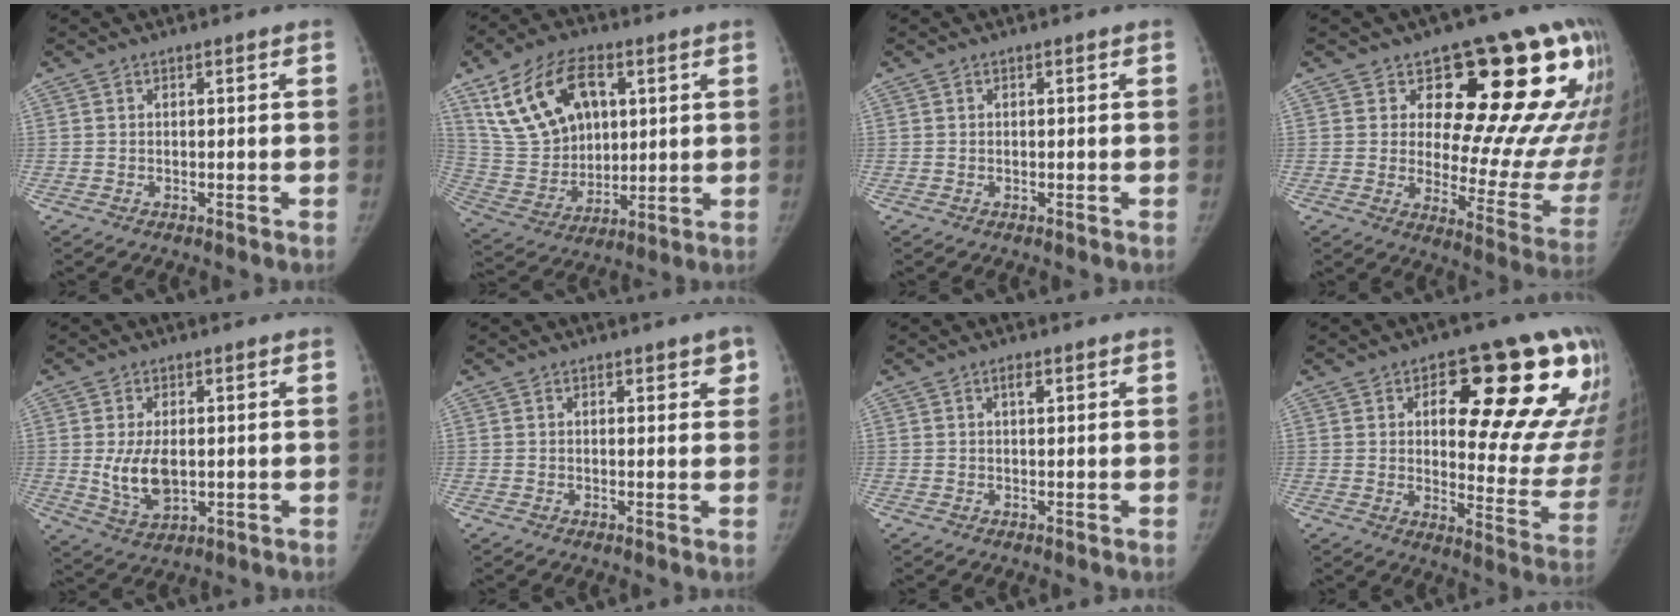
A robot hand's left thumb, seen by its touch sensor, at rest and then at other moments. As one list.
[{"total": 18.3, "force": [7.6, 11.9, 11.6], "torque": [-0.187, -0.016, 0.155]}, {"total": 0.0}, {"total": 22.5, "force": [11.0, 9.3, 17.3], "torque": [-0.173, -0.061, 0.156]}, {"total": 7.7, "force": [0.1, 4.4, 6.3], "torque": [-0.109, -0.012, 0.012]}, {"total": 2.2, "force": [1.2, 1.1, 1.5], "torque": [-0.003, -0.003, 0.012]}, {"total": 2.7, "force": [1.2, 1.0, 2.1], "torque": [-0.037, 0.000, 0.022]}, {"total": 25.8, "force": [10.7, 10.3, 21.1], "torque": [-0.213, -0.019, 0.151]}]